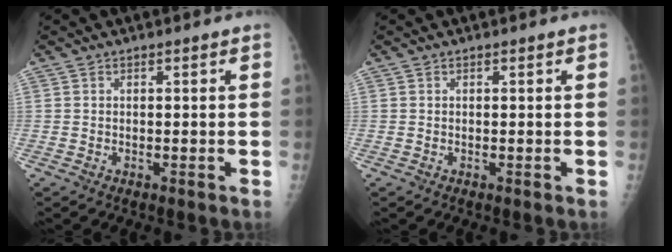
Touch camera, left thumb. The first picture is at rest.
{"total": 0.0}